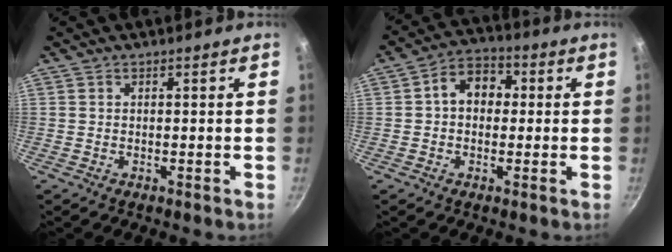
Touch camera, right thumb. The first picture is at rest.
{"total": 8.0, "force": [0.8, 6.1, 5.1], "torque": [-0.042, 0.019, -0.002]}